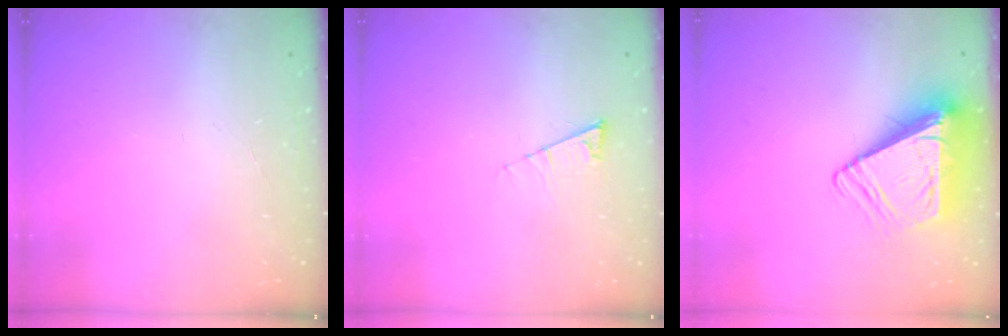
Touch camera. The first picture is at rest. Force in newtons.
{"total": 5.5, "press": 5.4, "slide": 0.8}
{"total": 9.8, "press": 9.7, "slide": 1.4}